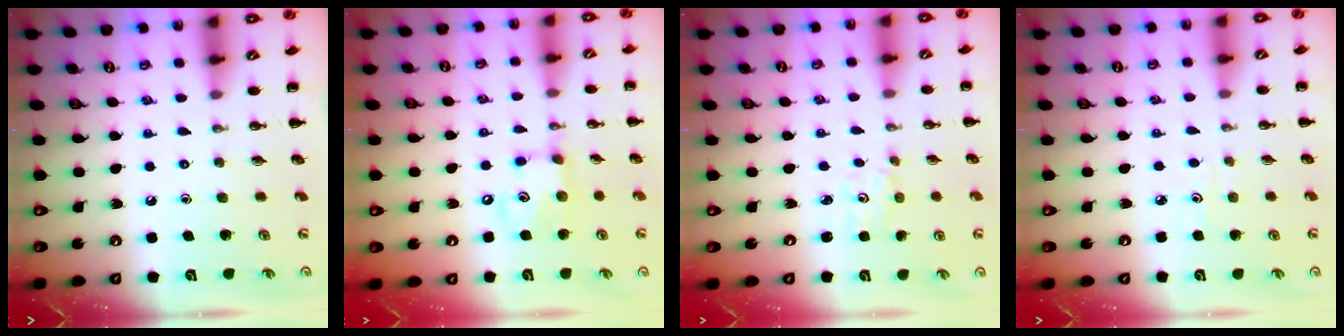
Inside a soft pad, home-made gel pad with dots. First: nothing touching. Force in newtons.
{"total": 7.9, "press": 7.8, "slide": 1.1}
{"total": 1.2, "press": 1.1, "slide": 0.4}
{"total": 2.5, "press": 2.4, "slide": 0.8}